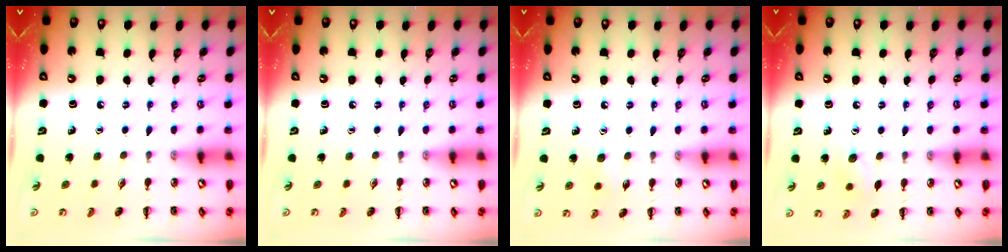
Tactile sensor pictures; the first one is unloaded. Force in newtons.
{"total": 0.0}
{"total": 4.8, "press": 4.6, "slide": 1.2}
{"total": 6.9, "press": 6.7, "slide": 1.7}